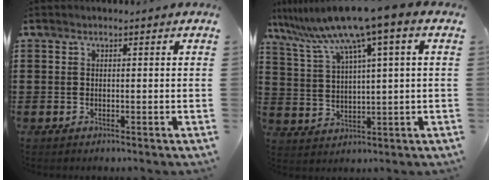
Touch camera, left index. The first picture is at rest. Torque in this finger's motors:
{"motor_torque": [0.67, 0.57, 1.05, 0.21]}